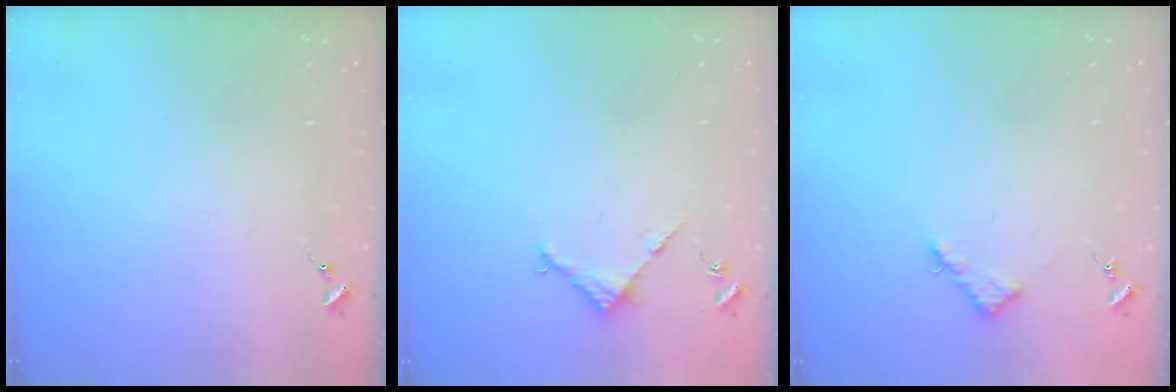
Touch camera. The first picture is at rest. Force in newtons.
{"total": 2.9, "press": 2.8, "slide": 0.2}
{"total": 5.6, "press": 5.6, "slide": 0.6}